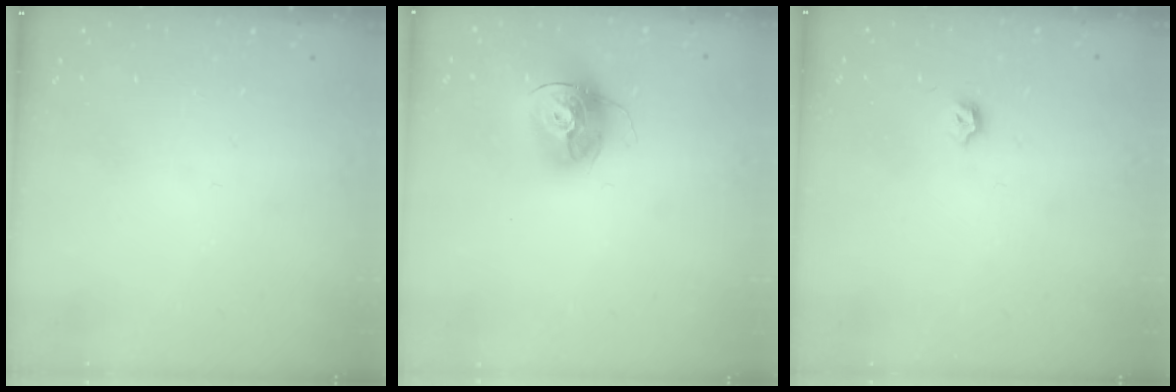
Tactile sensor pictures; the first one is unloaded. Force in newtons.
{"total": 14.5, "press": 14.4, "slide": 1.5}
{"total": 3.4, "press": 3.3, "slide": 0.7}